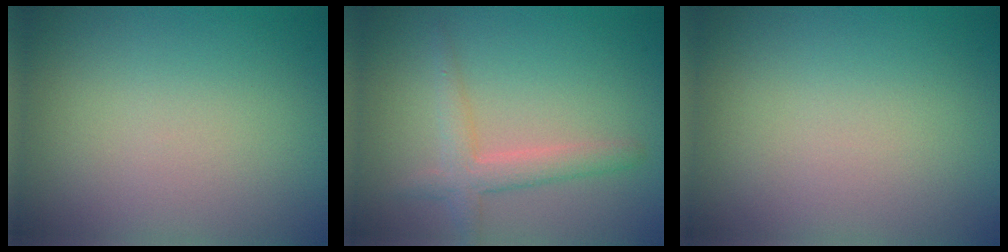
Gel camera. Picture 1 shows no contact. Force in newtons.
{"total": 2.6, "press": 2.6, "slide": 0.1}
{"total": 0.0}